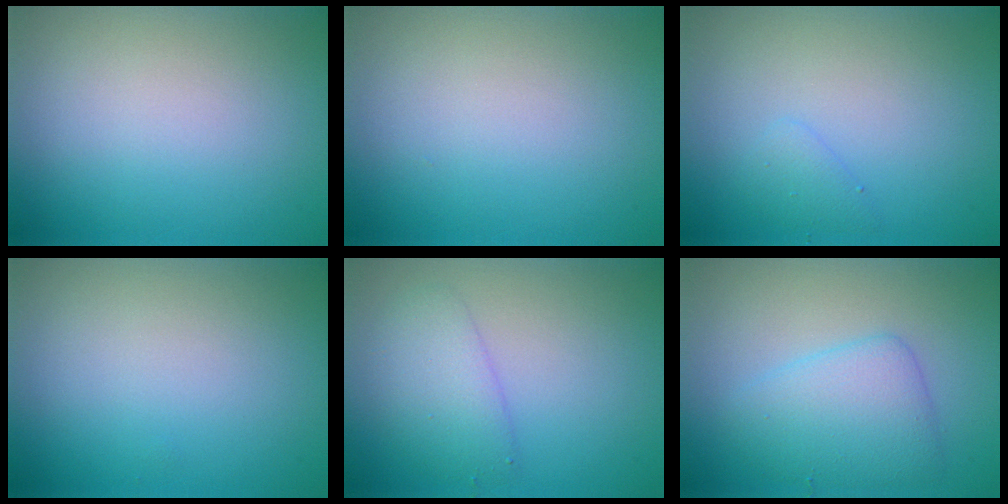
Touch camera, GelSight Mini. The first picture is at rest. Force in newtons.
{"total": 0.0}
{"total": 1.0, "press": 1.0, "slide": 0.1}
{"total": 0.0}
{"total": 2.8, "press": 2.8, "slide": 0.1}
{"total": 4.0, "press": 4.0, "slide": 0.1}